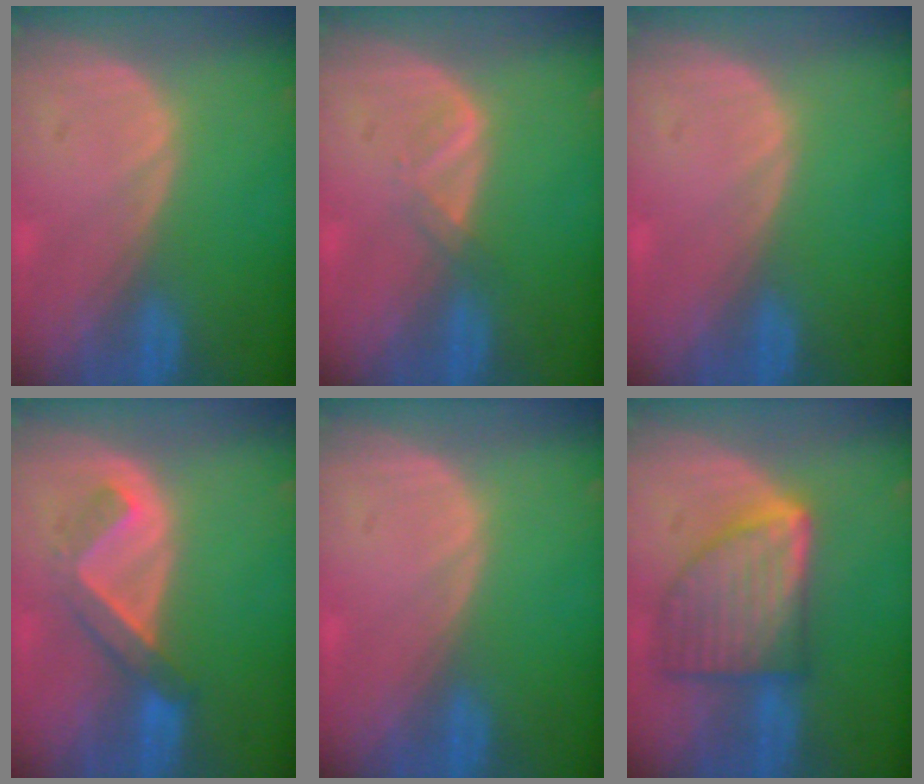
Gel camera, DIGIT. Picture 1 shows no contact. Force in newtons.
{"total": 1.8, "press": 1.7, "slide": 0.3}
{"total": 0.0}
{"total": 5.2, "press": 4.7, "slide": 2.3}
{"total": 0.0}
{"total": 9.3, "press": 9.3, "slide": 0.4}